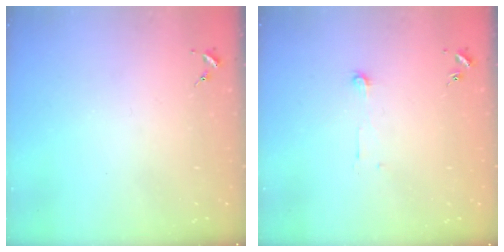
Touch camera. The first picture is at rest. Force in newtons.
{"total": 3.8, "press": 3.8, "slide": 0.2}